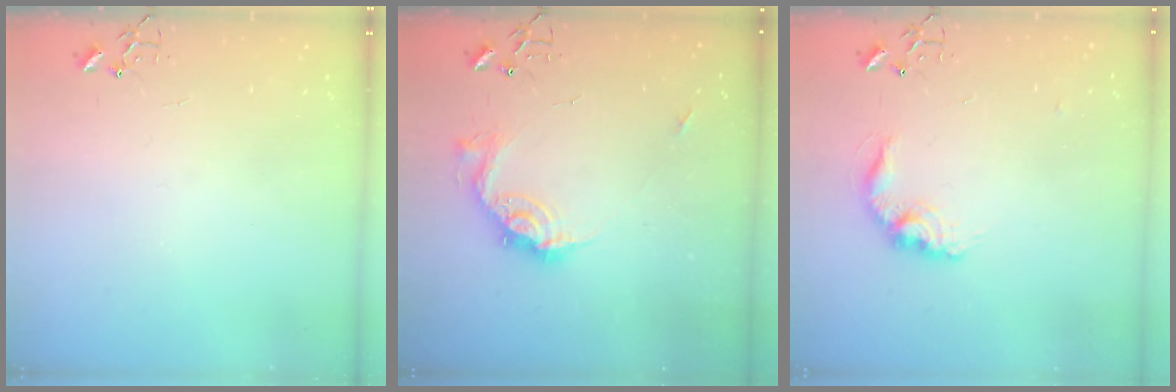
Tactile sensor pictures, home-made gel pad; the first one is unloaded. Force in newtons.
{"total": 14.2, "press": 14.2, "slide": 1.3}
{"total": 11.9, "press": 11.9, "slide": 0.7}